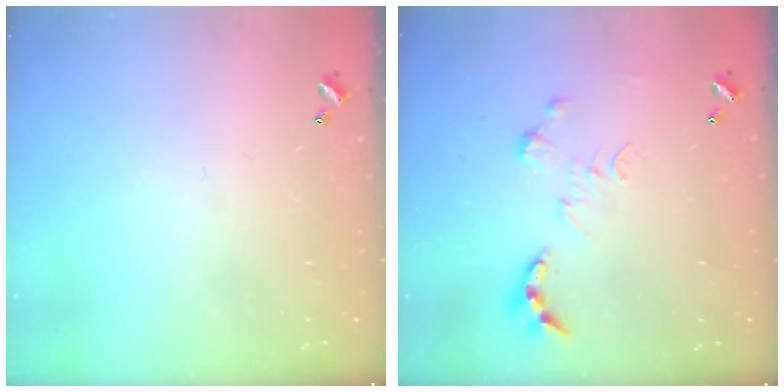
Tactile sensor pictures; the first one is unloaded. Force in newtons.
{"total": 0.0}